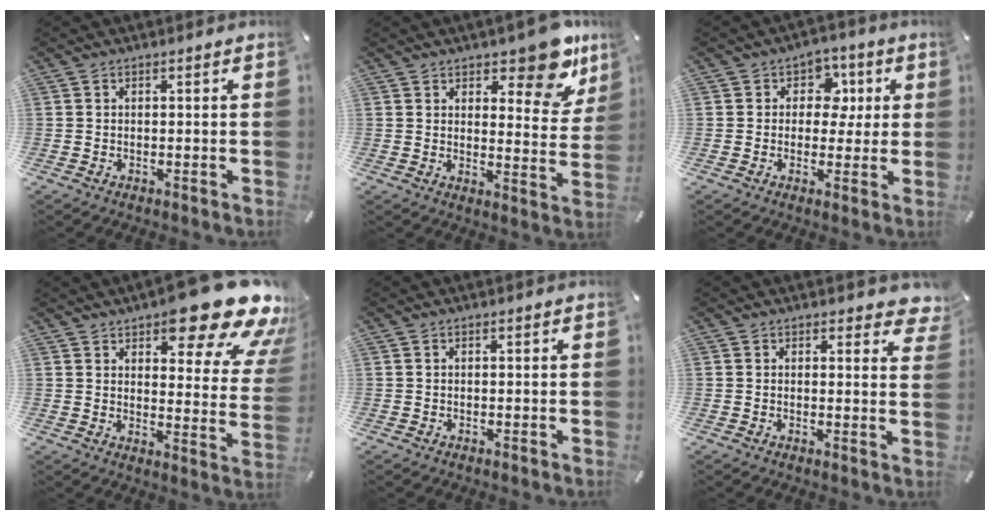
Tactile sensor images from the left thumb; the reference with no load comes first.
{"total": 12.3, "force": [9.1, 5.1, 6.5], "torque": [-0.057, -0.074, 0.154]}
{"total": 7.4, "force": [0.8, 6.4, 3.6], "torque": [-0.037, 0.002, 0.007]}
{"total": 20.8, "force": [13.6, 8.0, 13.5], "torque": [-0.174, -0.095, 0.225]}
{"total": 0.0}
{"total": 3.3, "force": [2.5, 1.6, 1.5], "torque": [-0.004, -0.018, 0.040]}